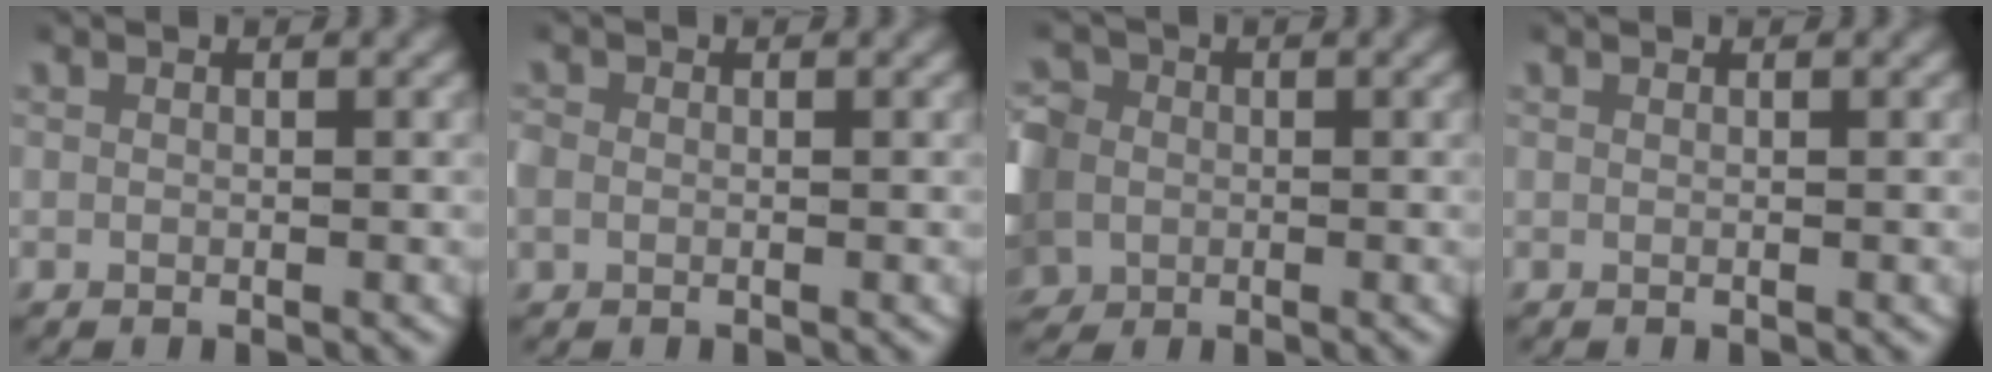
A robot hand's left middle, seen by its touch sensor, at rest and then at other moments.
{"total": 1.8, "force": [-0.4, 1.5, 0.9], "torque": [-0.035, -0.005, -0.007]}
{"total": 10.0, "force": [-3.1, 8.7, 3.7], "torque": [-0.106, -0.044, -0.050]}
{"total": 0.0}